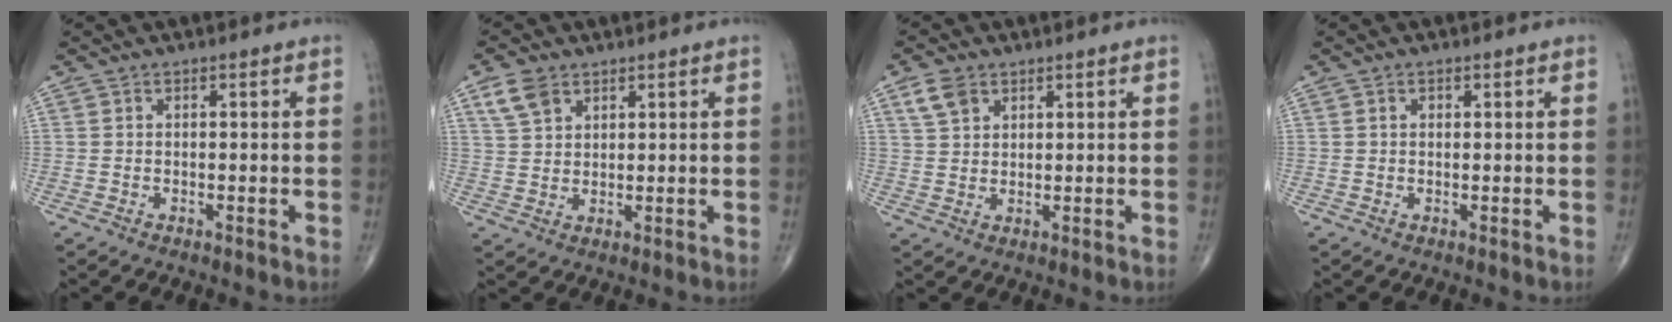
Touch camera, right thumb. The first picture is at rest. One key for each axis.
{"total": 5.3, "fx": 3.1, "fy": 3.4, "fz": 2.7, "tx": -0.044, "ty": -0.006, "tz": 0.064}
{"total": 4.6, "fx": 2.5, "fy": 3.0, "fz": 2.3, "tx": -0.039, "ty": -0.003, "tz": 0.054}
{"total": 0.9, "fx": 0.4, "fy": 0.7, "fz": 0.6, "tx": -0.008, "ty": 0.000, "tz": 0.006}